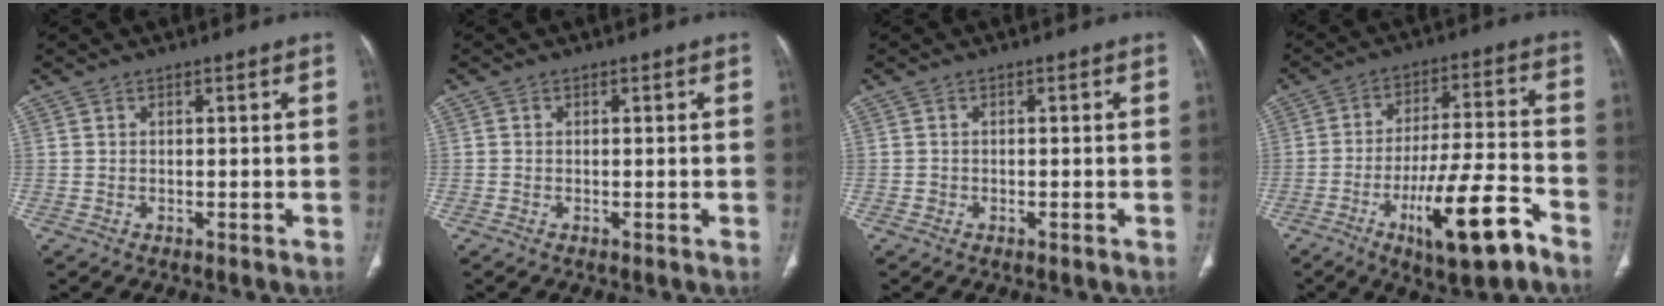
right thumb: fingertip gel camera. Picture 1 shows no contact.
{"total": 0.0}
{"total": 0.6, "force": [-0.3, 0.4, 0.2], "torque": [-0.003, 0.002, -0.007]}
{"total": 16.3, "force": [-8.7, 3.9, 13.3], "torque": [-0.223, 0.045, -0.134]}